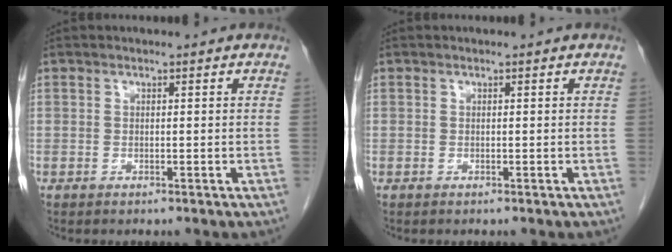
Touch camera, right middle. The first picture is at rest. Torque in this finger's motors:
{"motor_torque": [-0.07, -0.05, 0.00, 0.00]}